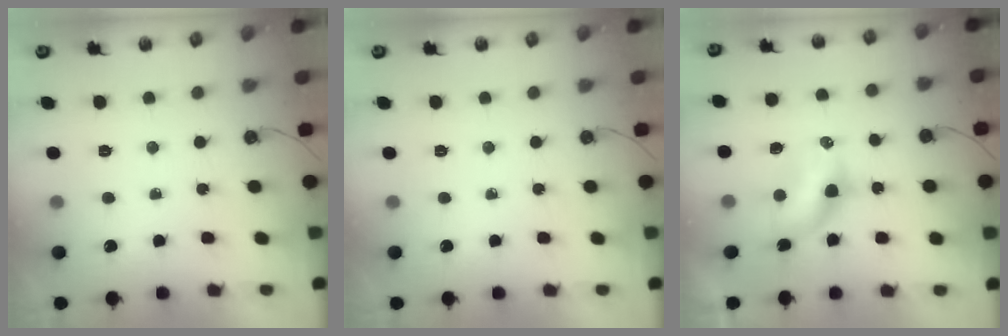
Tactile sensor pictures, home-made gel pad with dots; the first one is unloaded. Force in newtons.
{"total": 0.0}
{"total": 6.3, "press": 6.3, "slide": 0.3}